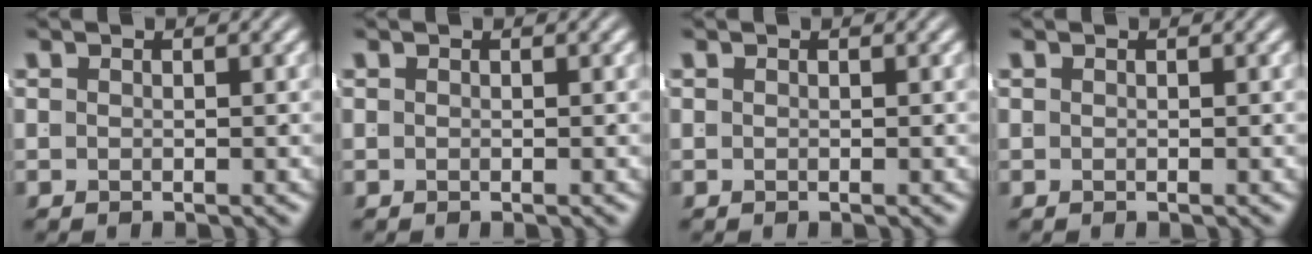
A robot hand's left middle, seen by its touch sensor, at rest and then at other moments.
{"total": 0.0}
{"total": 0.0}
{"total": 0.0}